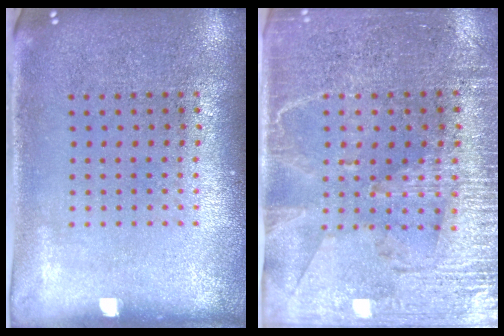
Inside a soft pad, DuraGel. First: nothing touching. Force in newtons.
{"total": 3.4, "press": 3.0, "slide": 1.4}